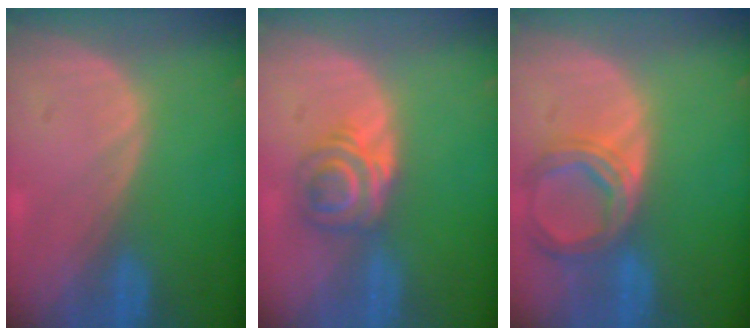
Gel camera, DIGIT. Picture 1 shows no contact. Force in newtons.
{"total": 6.1, "press": 5.2, "slide": 3.2}
{"total": 6.9, "press": 6.4, "slide": 2.7}